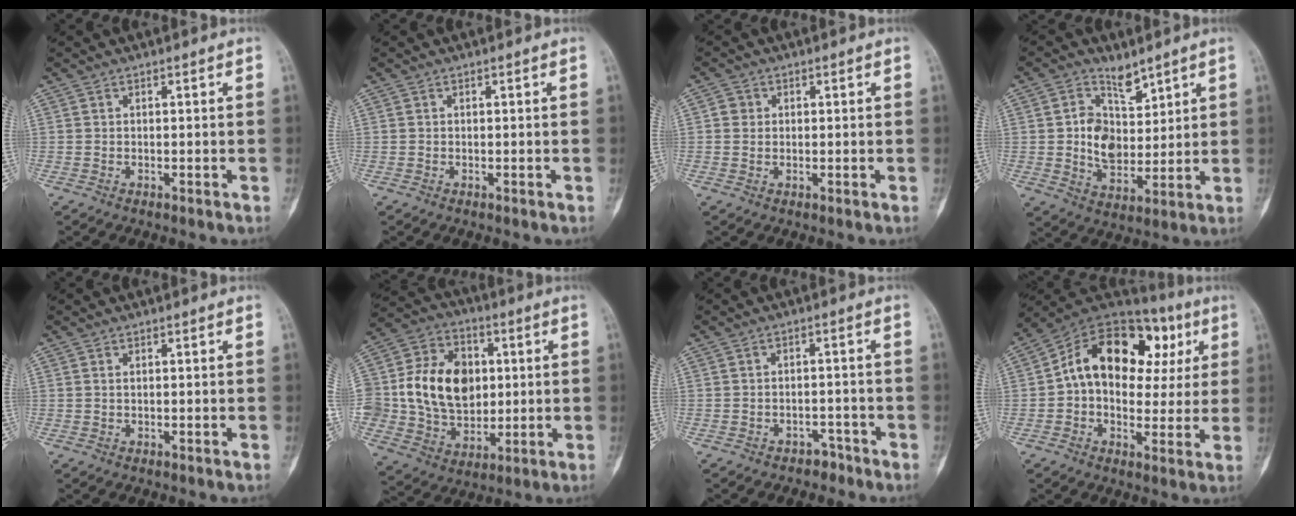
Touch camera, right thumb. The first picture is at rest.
{"total": 0.0}
{"total": 2.4, "force": [0.4, 2.2, 0.7], "torque": [0.004, 0.002, 0.005]}
{"total": 9.6, "force": [3.9, 6.7, 5.6], "torque": [-0.066, -0.028, 0.080]}
{"total": 0.5, "force": [0.2, 0.4, 0.3], "torque": [-0.002, 0.003, 0.003]}
{"total": 20.0, "force": [1.6, 15.4, 12.6], "torque": [-0.202, 0.014, 0.040]}
{"total": 3.0, "force": [-2.2, 2.0, 0.1], "torque": [0.007, 0.027, -0.030]}
{"total": 21.1, "force": [4.3, 14.0, 15.2], "torque": [-0.189, 0.041, 0.060]}